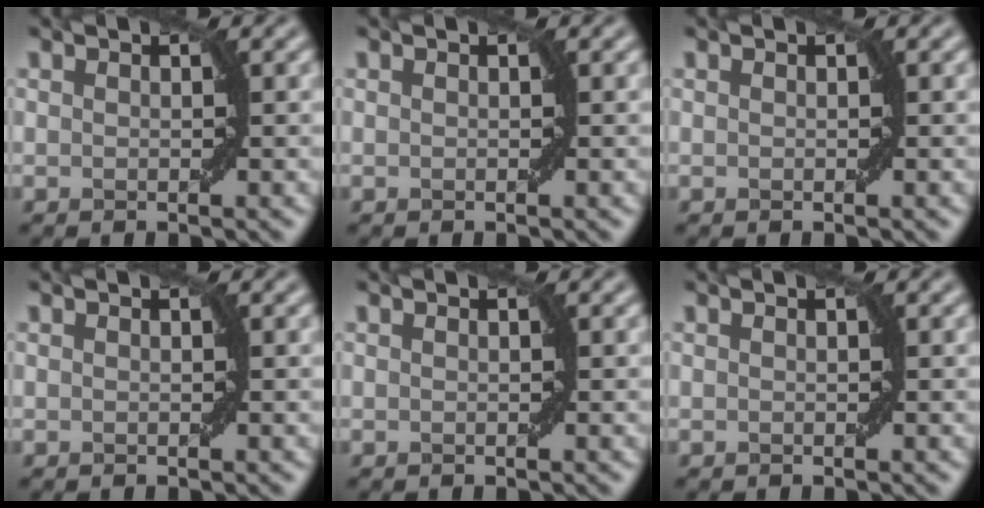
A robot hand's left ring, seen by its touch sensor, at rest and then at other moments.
{"total": 0.0}
{"total": 0.0}
{"total": 0.0}
{"total": 0.0}
{"total": 0.0}